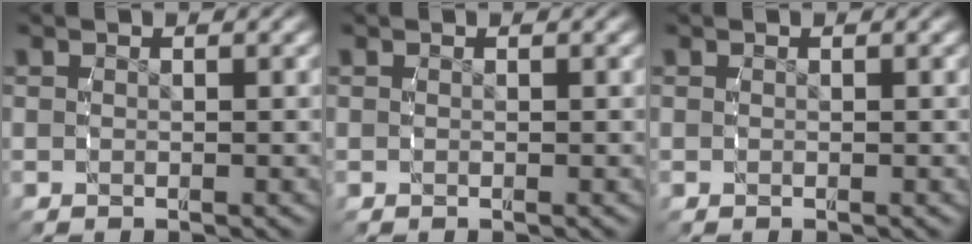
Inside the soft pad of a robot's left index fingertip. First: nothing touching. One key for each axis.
{"total": 0.0}
{"total": 0.0}